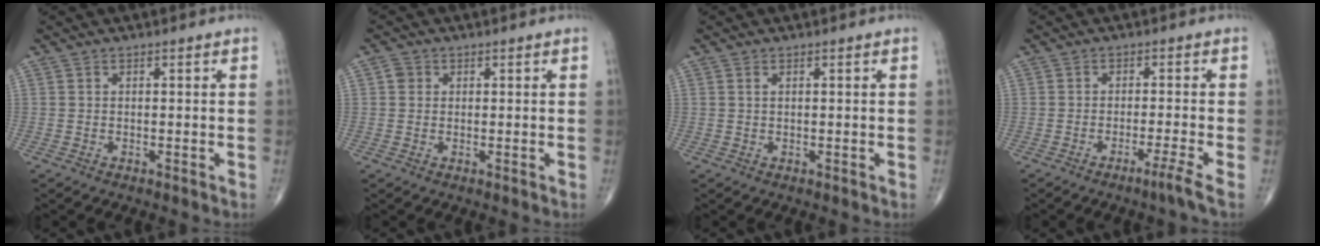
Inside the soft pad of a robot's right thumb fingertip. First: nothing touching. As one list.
[{"total": 1.7, "force": [0.4, 1.6, 0.6], "torque": [-0.004, 0.001, 0.003]}, {"total": 0.6, "force": [0.3, 0.2, 0.5], "torque": [-0.010, 0.004, 0.006]}, {"total": 3.2, "force": [-2.1, -1.1, 2.1], "torque": [-0.047, 0.003, -0.043]}]